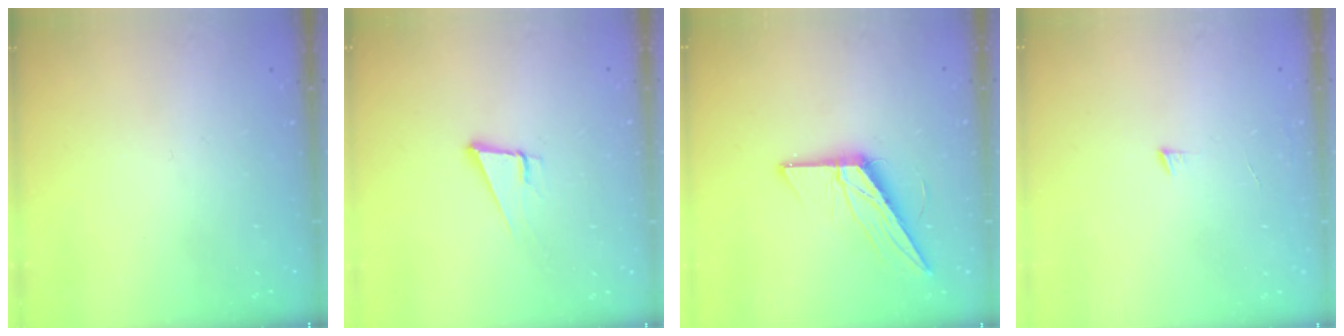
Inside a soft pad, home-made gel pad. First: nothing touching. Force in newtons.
{"total": 5.0, "press": 4.4, "slide": 2.4}
{"total": 13.8, "press": 13.8, "slide": 0.4}
{"total": 4.1, "press": 4.1, "slide": 0.4}